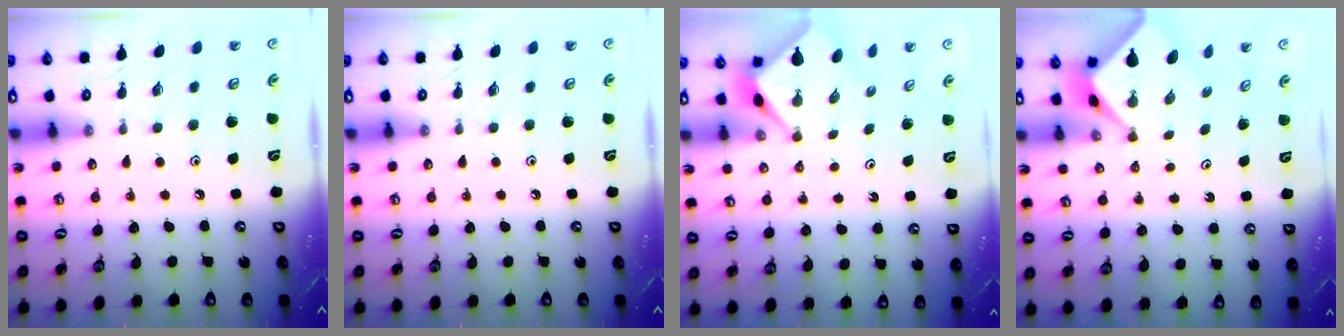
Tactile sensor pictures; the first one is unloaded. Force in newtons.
{"total": 0.0}
{"total": 2.7, "press": 2.7, "slide": 0.0}
{"total": 2.1, "press": 2.1, "slide": 0.3}